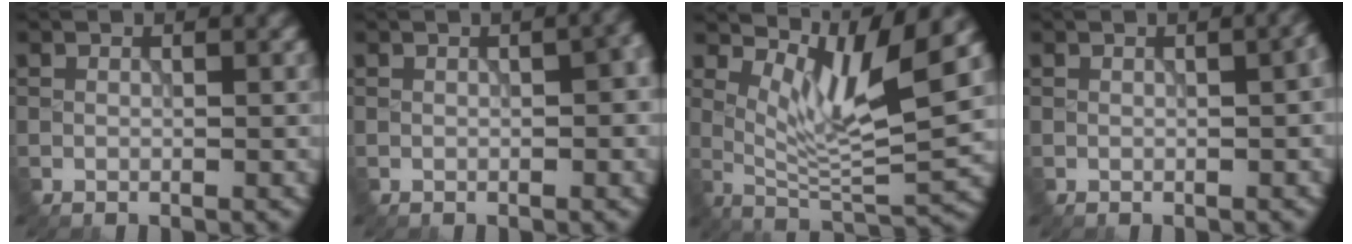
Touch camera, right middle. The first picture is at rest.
{"total": 3.3, "force": [-0.1, 1.5, 2.9], "torque": [-0.027, 0.000, 0.009]}
{"total": 7.0, "force": [3.6, 1.3, 5.8], "torque": [-0.106, -0.015, 0.072]}
{"total": 2.4, "force": [-0.1, 1.0, 2.2], "torque": [-0.016, -0.002, 0.010]}